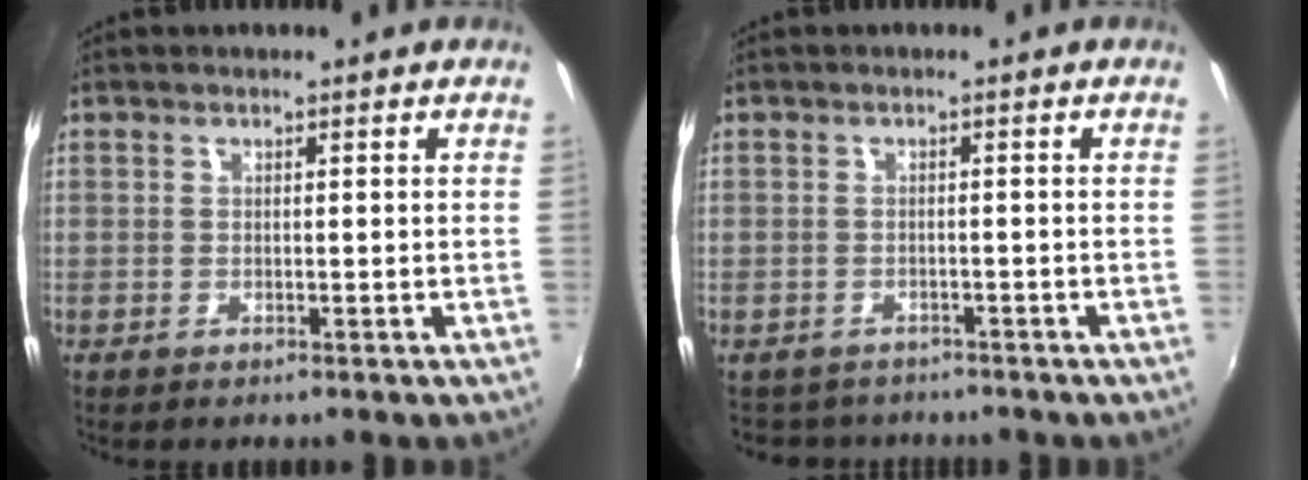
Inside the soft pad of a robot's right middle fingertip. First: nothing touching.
{"total": 4.3, "force": [-3.7, 2.2, 0.3], "torque": [-0.017, -0.004, -0.060]}